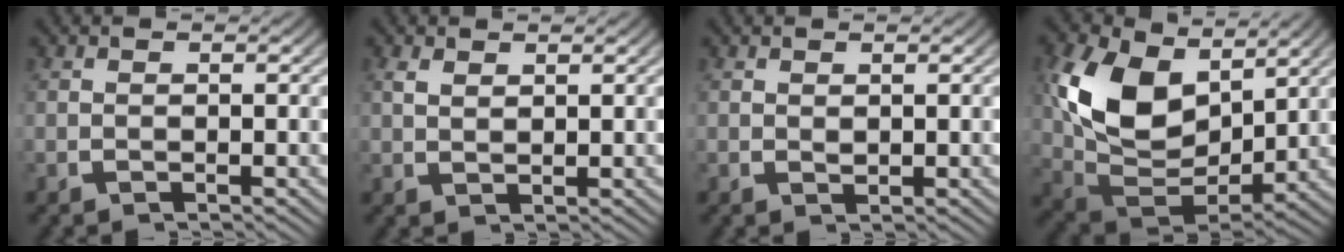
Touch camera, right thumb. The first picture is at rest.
{"total": 1.2, "force": [1.0, 0.4, 0.5], "torque": [-0.005, 0.000, 0.026]}
{"total": 0.6, "force": [0.4, 0.3, 0.3], "torque": [-0.002, -0.004, 0.014]}
{"total": 12.1, "force": [0.9, 7.9, 9.1], "torque": [-0.219, -0.051, 0.036]}